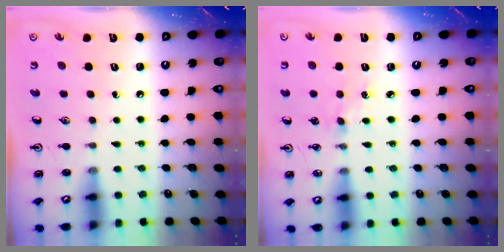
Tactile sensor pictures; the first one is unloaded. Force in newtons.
{"total": 2.7, "press": 2.7, "slide": 0.4}